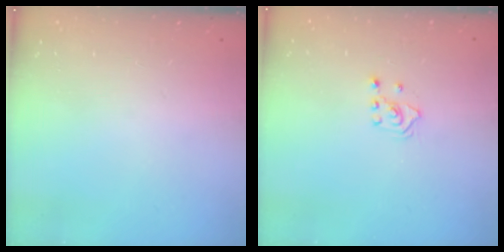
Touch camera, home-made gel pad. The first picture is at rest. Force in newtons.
{"total": 2.0, "press": 1.8, "slide": 0.9}